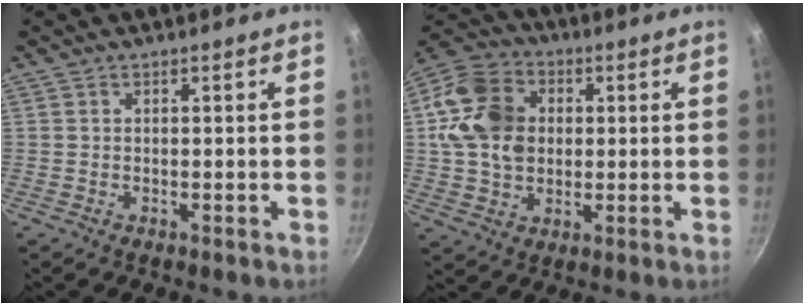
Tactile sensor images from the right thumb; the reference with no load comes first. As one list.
[{"total": 15.4, "force": [1.8, 11.8, 9.8], "torque": [-0.171, 0.017, 0.026]}]